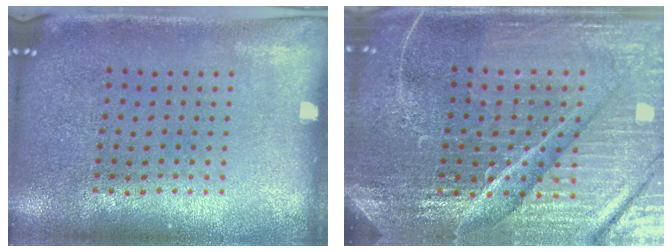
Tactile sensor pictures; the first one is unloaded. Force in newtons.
{"total": 6.3, "press": 5.7, "slide": 2.9}